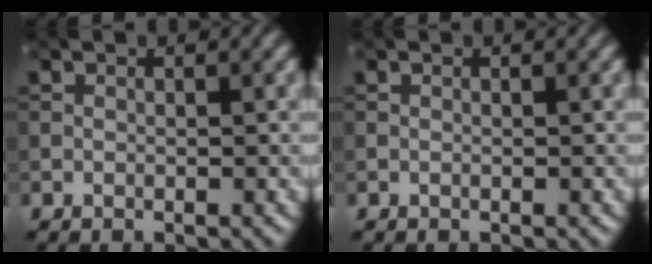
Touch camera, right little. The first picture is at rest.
{"total": 0.0}